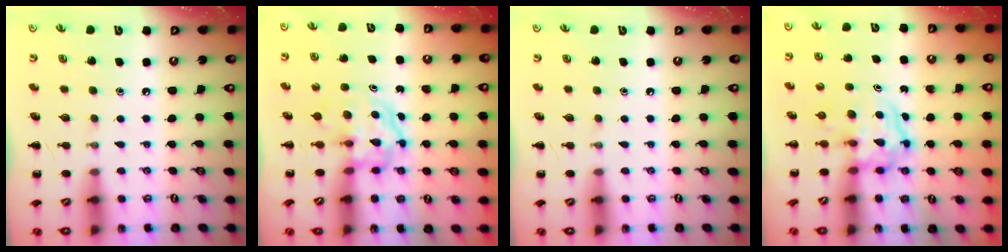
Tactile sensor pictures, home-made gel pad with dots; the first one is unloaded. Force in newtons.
{"total": 3.9, "press": 3.9, "slide": 0.4}
{"total": 0.0}
{"total": 3.8, "press": 3.8, "slide": 0.4}